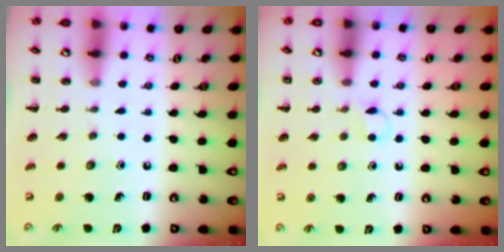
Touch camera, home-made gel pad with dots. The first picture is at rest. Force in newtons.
{"total": 3.3, "press": 3.1, "slide": 0.9}